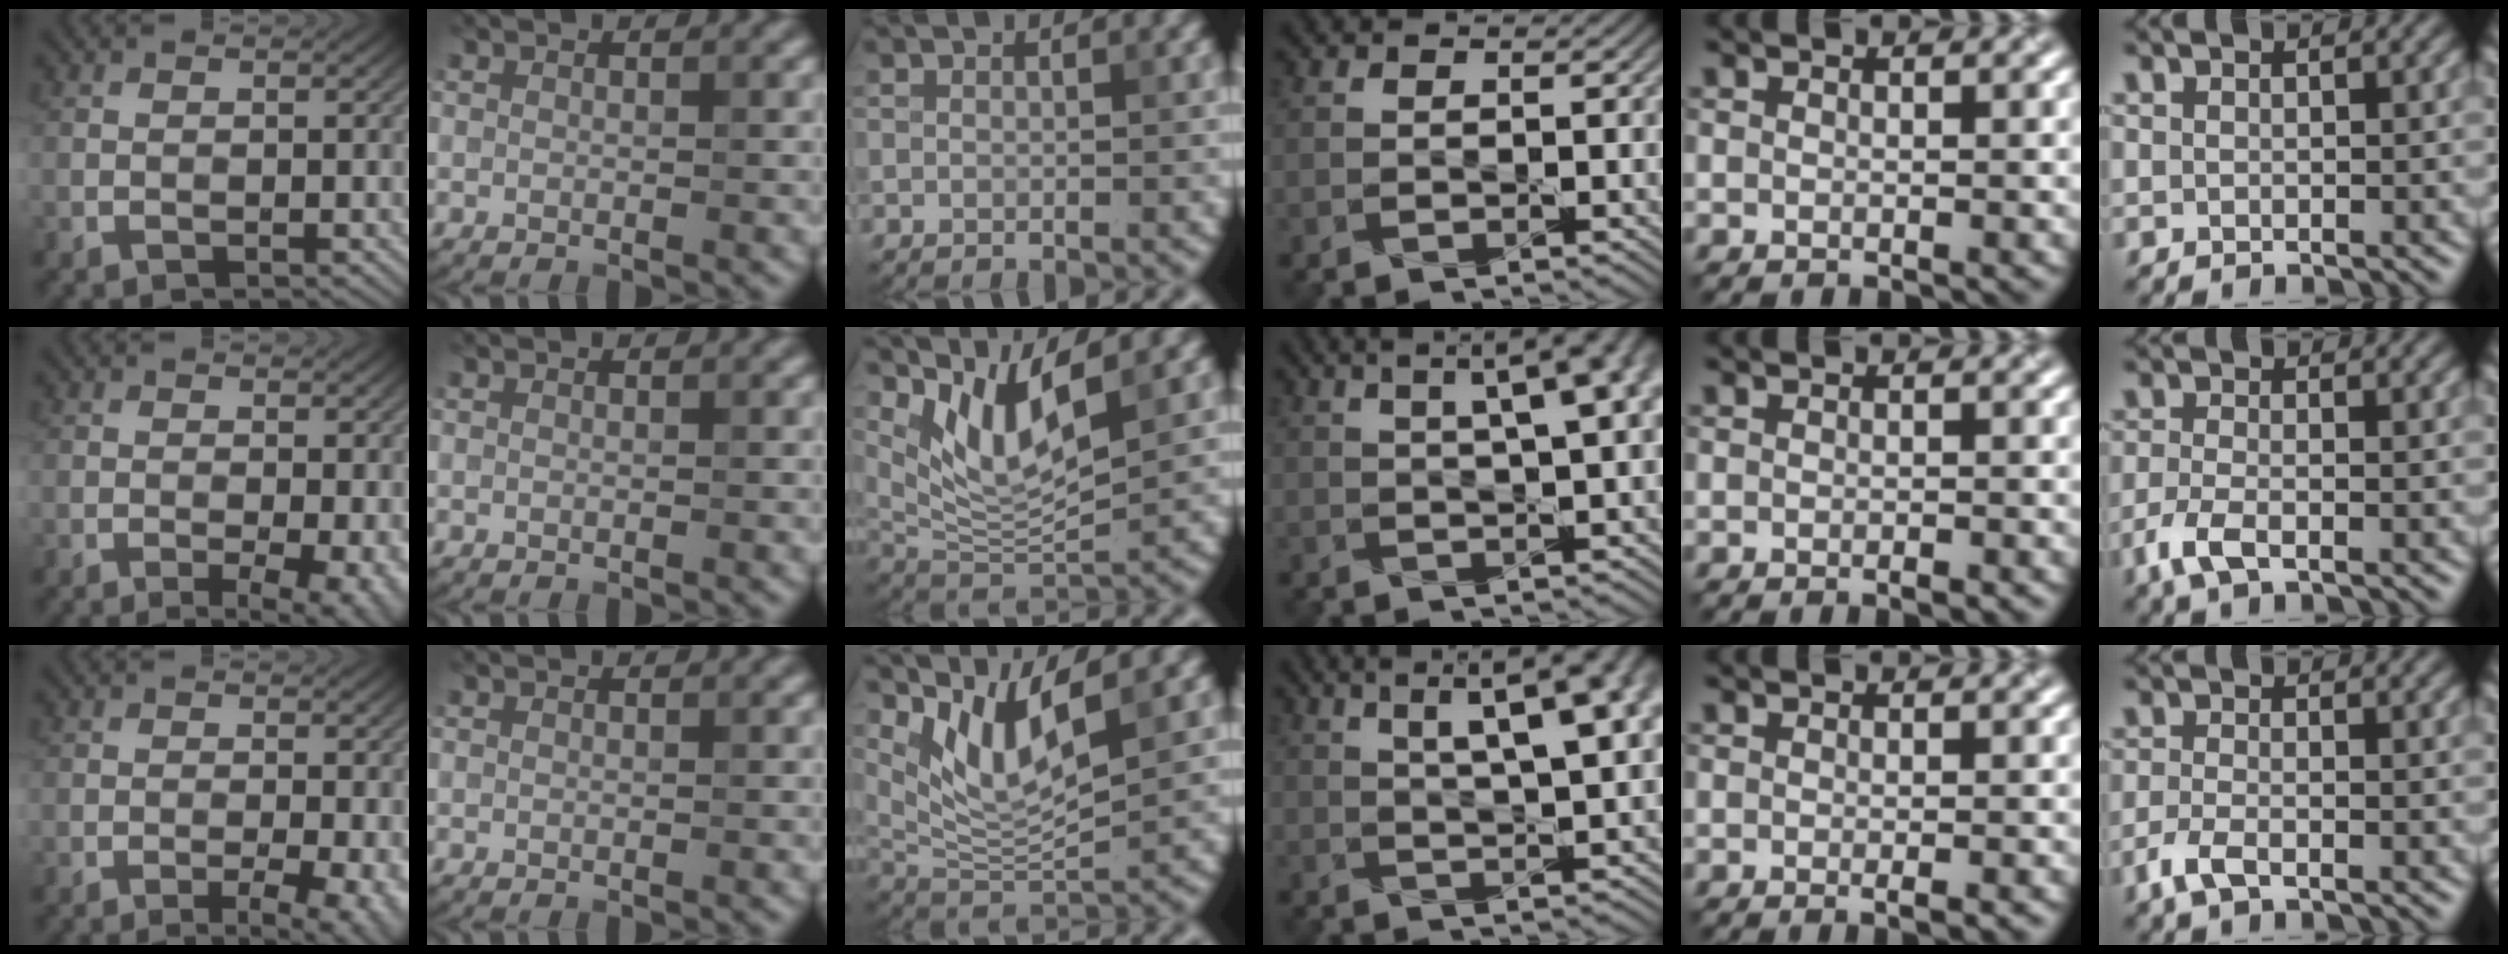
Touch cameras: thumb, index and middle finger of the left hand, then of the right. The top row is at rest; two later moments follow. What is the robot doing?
{"motion": "pour", "object": "sugar"}